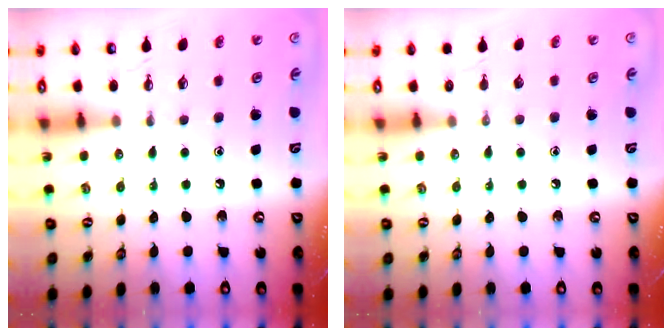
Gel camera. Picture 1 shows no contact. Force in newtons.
{"total": 0.0}